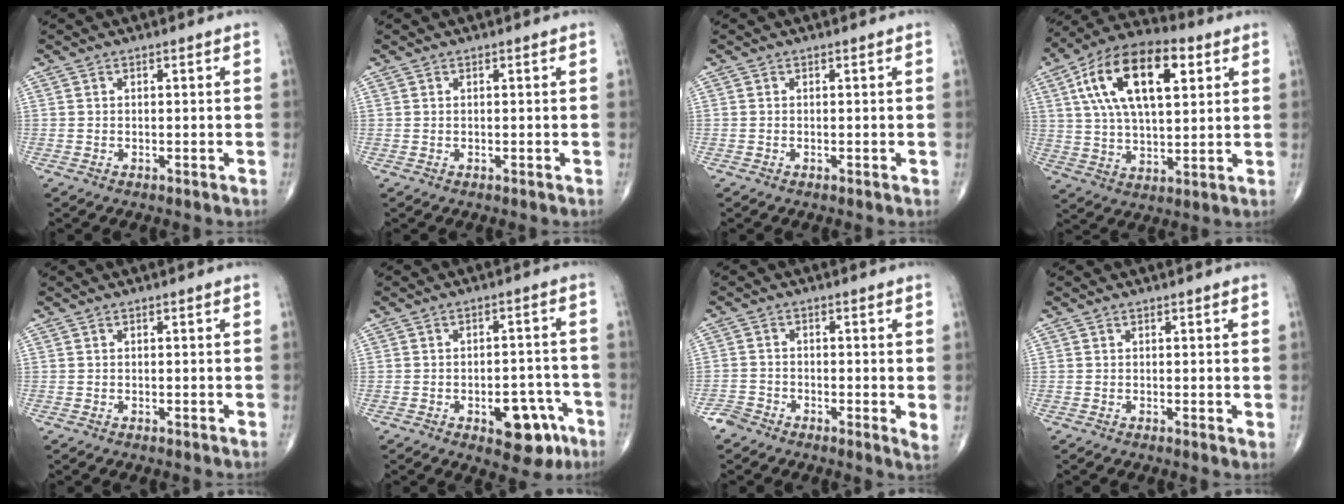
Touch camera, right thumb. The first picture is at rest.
{"total": 0.0}
{"total": 0.0}
{"total": 19.8, "force": [6.7, 9.5, 16.0], "torque": [-0.273, 0.004, 0.111]}
{"total": 0.0}
{"total": 9.9, "force": [-4.6, 5.1, 7.1], "torque": [-0.060, 0.033, -0.052]}
{"total": 3.3, "force": [-1.6, 1.6, 2.4], "torque": [-0.033, -0.002, -0.043]}
{"total": 0.8, "force": [0.5, 0.1, 0.7], "torque": [-0.010, -0.004, 0.004]}